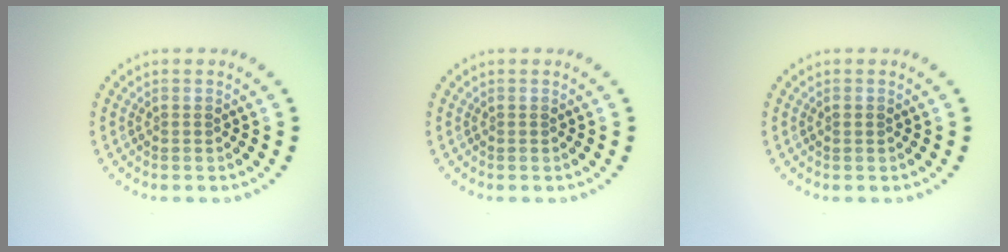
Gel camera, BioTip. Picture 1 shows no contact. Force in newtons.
{"total": 0.0}
{"total": 0.7, "press": 0.7, "slide": 0.0}